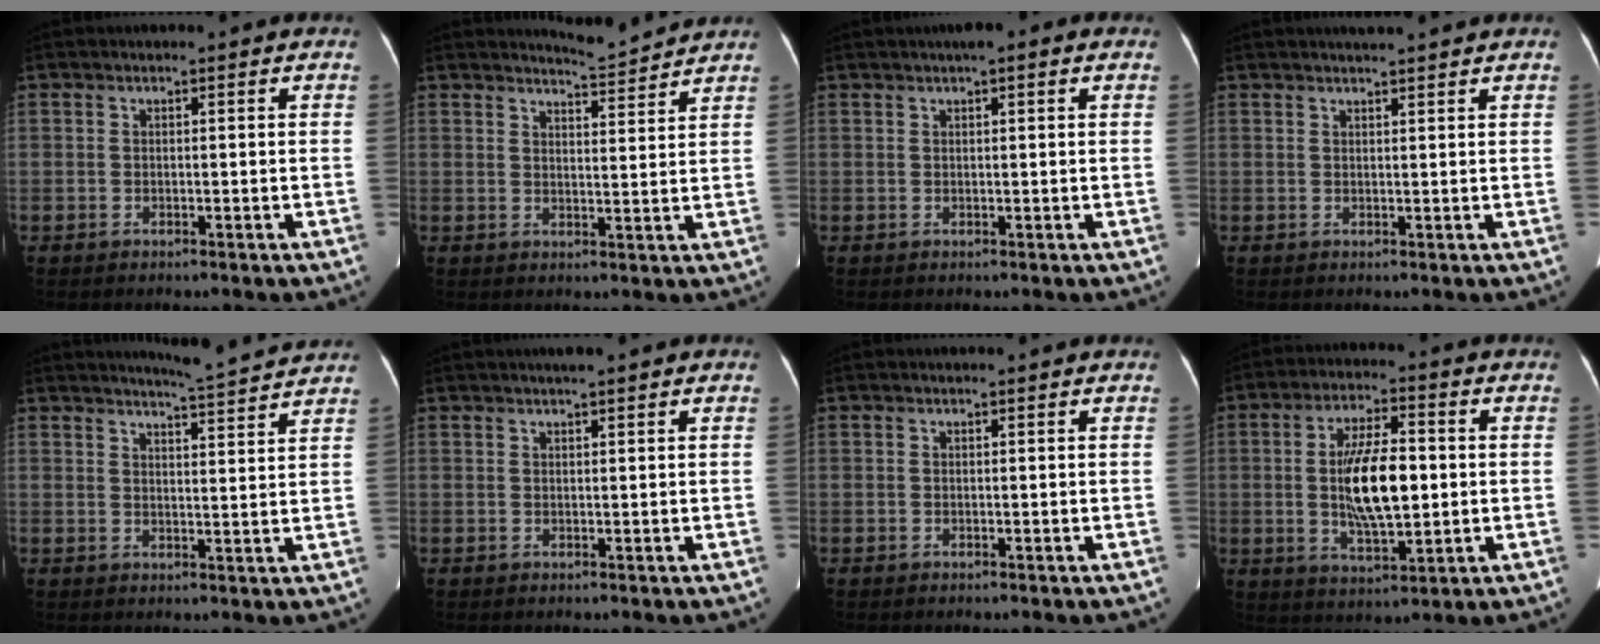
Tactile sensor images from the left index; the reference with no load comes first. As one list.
[{"total": 4.7, "force": [4.6, -0.6, -0.1], "torque": [-0.012, -0.013, 0.068]}, {"total": 2.9, "force": [1.8, 0.6, 2.3], "torque": [-0.035, 0.018, 0.023]}, {"total": 4.5, "force": [4.1, 0.2, 1.9], "torque": [-0.027, 0.019, 0.053]}, {"total": 7.4, "force": [7.1, -1.0, 1.6], "torque": [-0.039, -0.003, 0.093]}, {"total": 3.4, "force": [2.7, 0.2, 2.0], "torque": [-0.027, 0.024, 0.041]}, {"total": 1.0, "force": [1.0, 0.0, 0.4], "torque": [-0.010, 0.009, 0.011]}, {"total": 11.2, "force": [0.0, 3.5, 10.6], "torque": [-0.203, 0.002, 0.000]}]